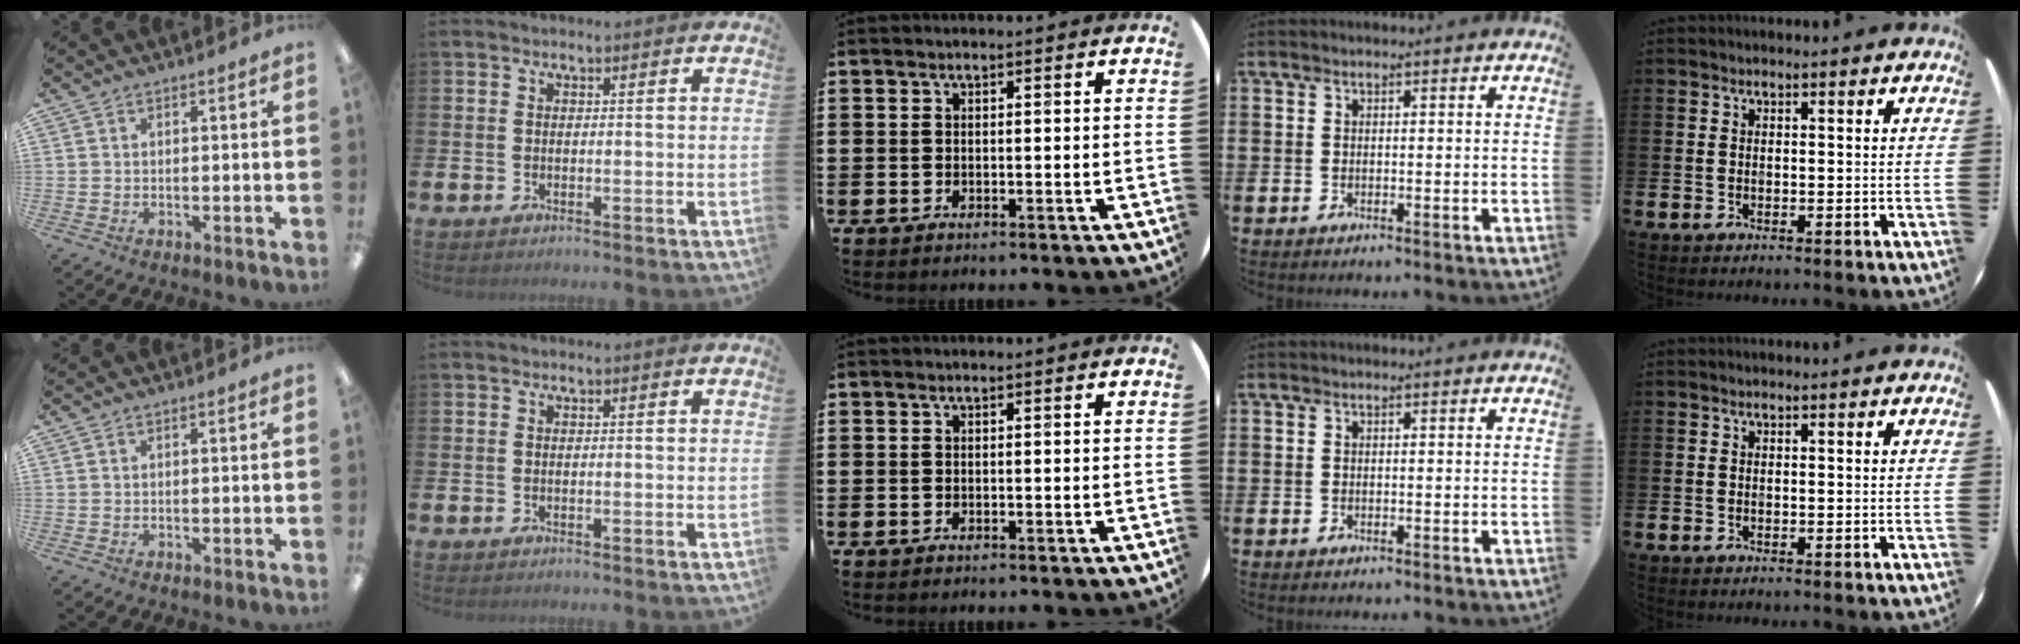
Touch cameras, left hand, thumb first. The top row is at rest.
{}